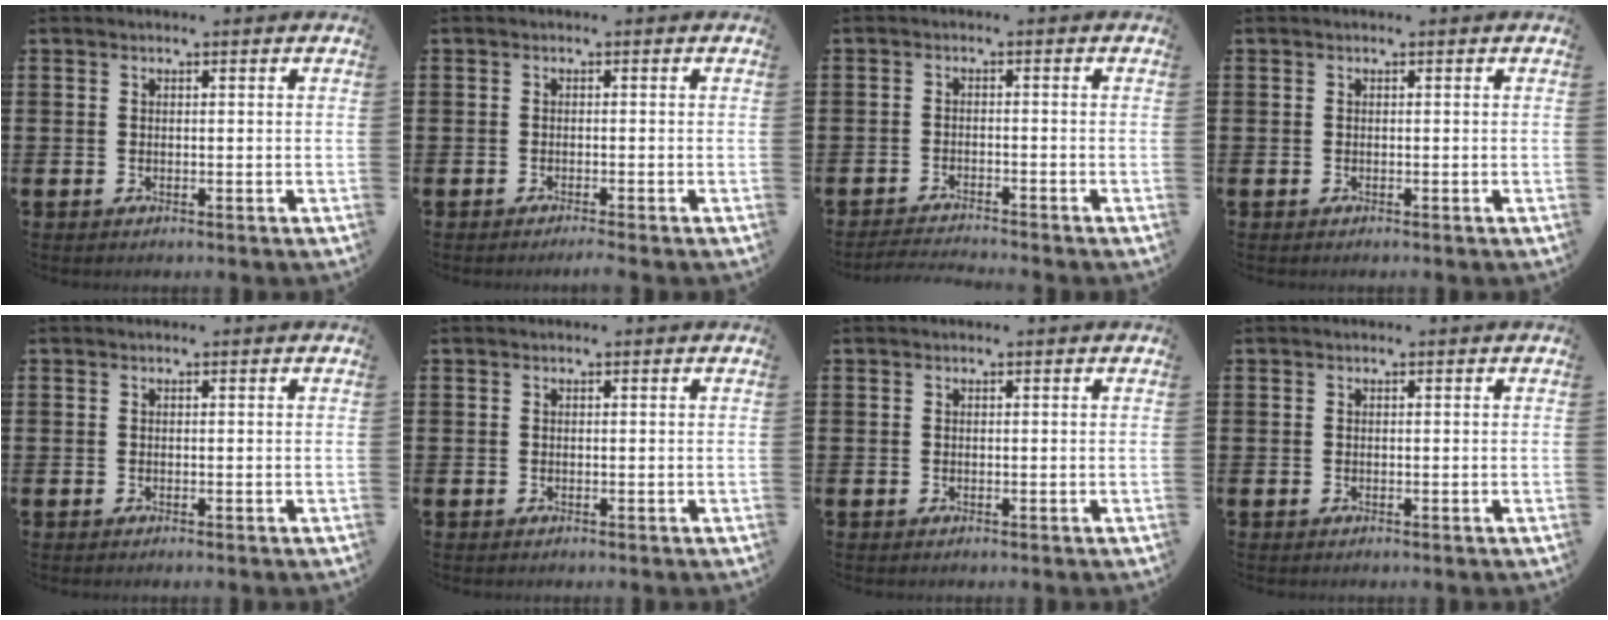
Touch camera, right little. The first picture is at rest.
{"total": 0.8, "force": [-0.7, -0.1, 0.5], "torque": [-0.006, -0.004, -0.013]}
{"total": 1.9, "force": [-1.9, -0.2, 0.3], "torque": [-0.004, 0.002, -0.039]}
{"total": 0.0}
{"total": 0.0}
{"total": 0.0}
{"total": 0.0}
{"total": 0.0}